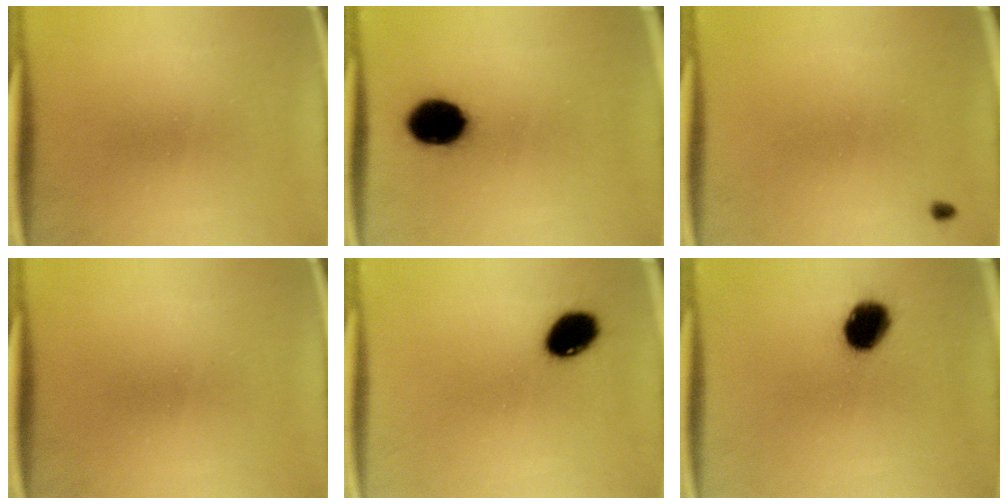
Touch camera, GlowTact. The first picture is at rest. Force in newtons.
{"total": 11.1}
{"total": 0.6}
{"total": 0.0}
{"total": 9.7}
{"total": 10.3}